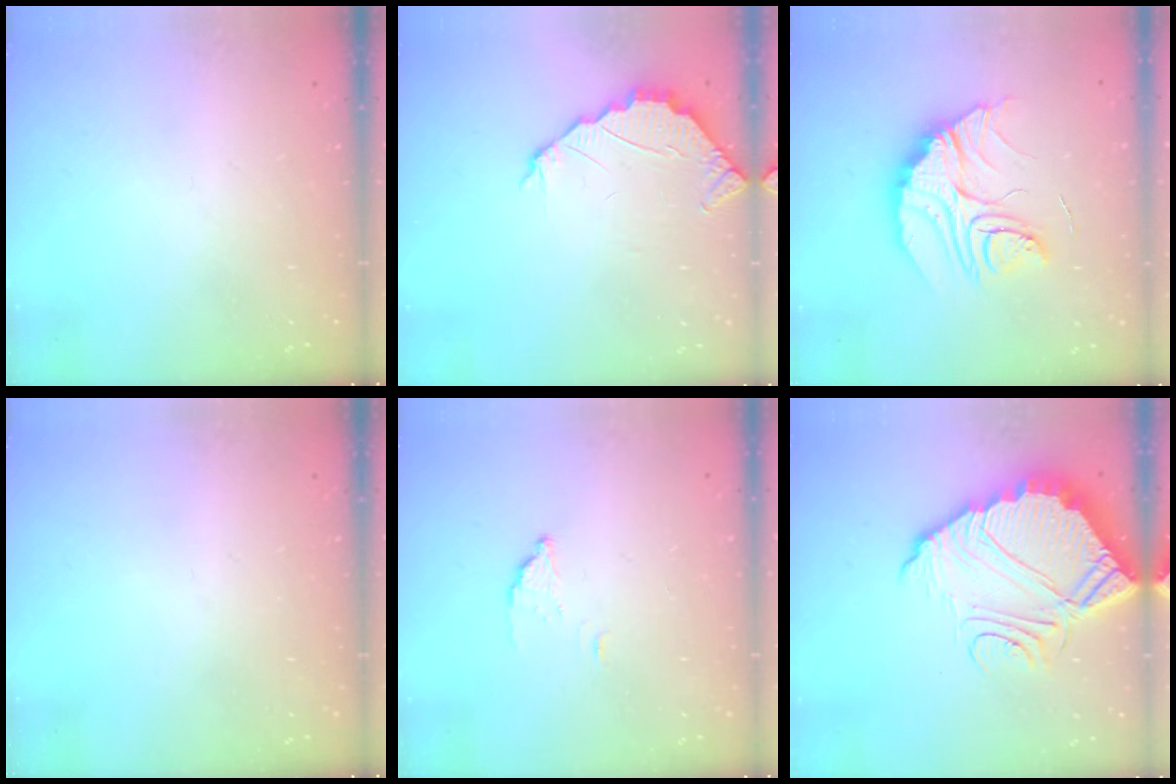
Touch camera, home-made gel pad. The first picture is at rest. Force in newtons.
{"total": 2.4, "press": 2.4, "slide": 0.2}
{"total": 18.8, "press": 18.7, "slide": 1.6}
{"total": 0.0}
{"total": 2.2, "press": 2.2, "slide": 0.2}
{"total": 14.3, "press": 14.3, "slide": 1.1}